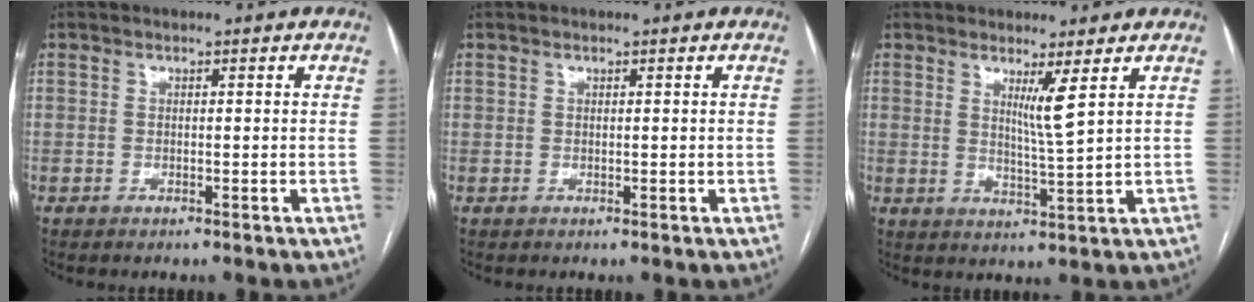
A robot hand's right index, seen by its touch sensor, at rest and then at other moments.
{"total": 0.0}
{"total": 4.1, "force": [2.0, -0.9, 3.4], "torque": [-0.061, -0.020, 0.039]}